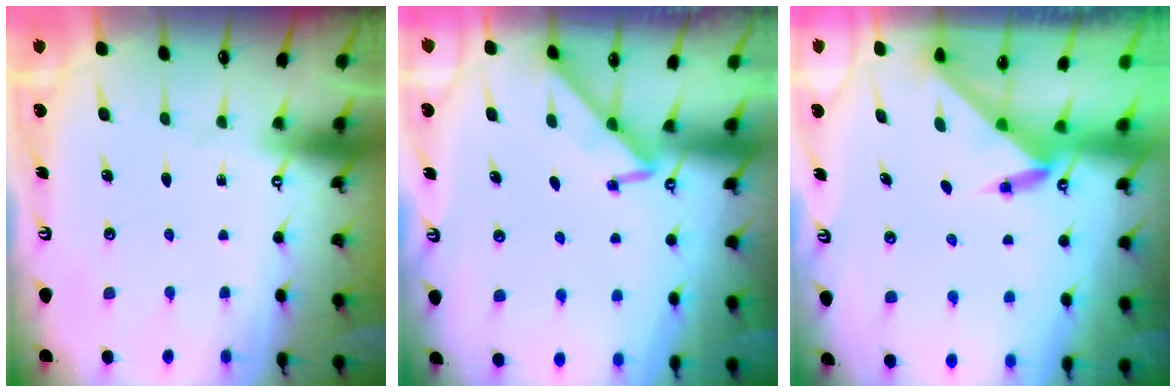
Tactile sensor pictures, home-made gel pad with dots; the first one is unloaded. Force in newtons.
{"total": 3.3, "press": 3.2, "slide": 0.6}
{"total": 3.5, "press": 3.4, "slide": 0.3}